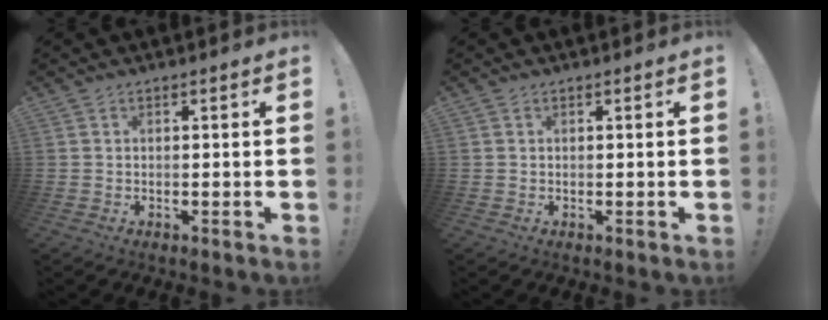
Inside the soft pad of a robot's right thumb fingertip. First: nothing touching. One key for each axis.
{"total": 0.0}